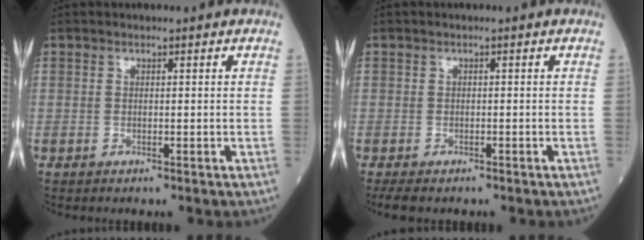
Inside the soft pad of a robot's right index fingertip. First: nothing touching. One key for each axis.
{"total": 4.4, "fx": -3.1, "fy": 2.5, "fz": 1.9, "tx": -0.040, "ty": -0.008, "tz": -0.045}